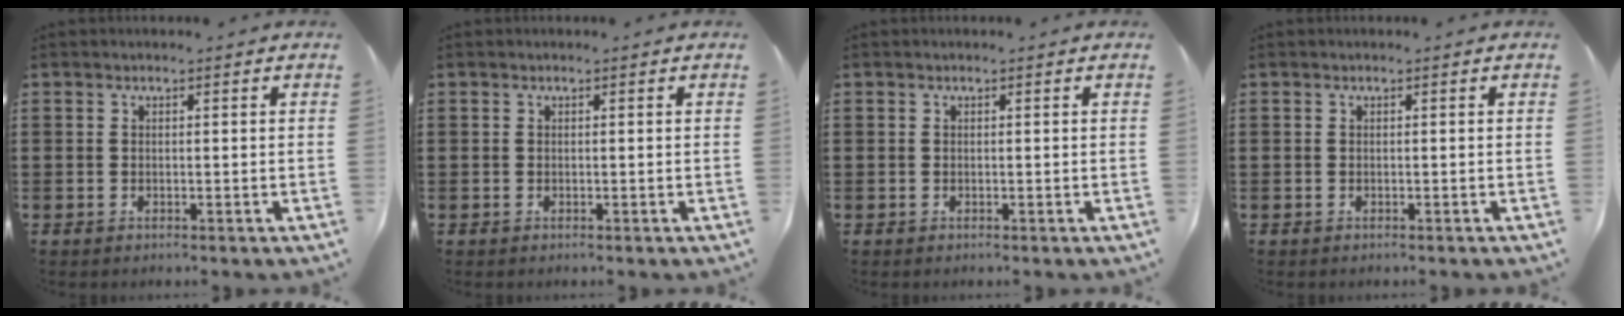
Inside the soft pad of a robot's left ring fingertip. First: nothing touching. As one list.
[{"total": 0.0}, {"total": 0.0}, {"total": 0.0}]